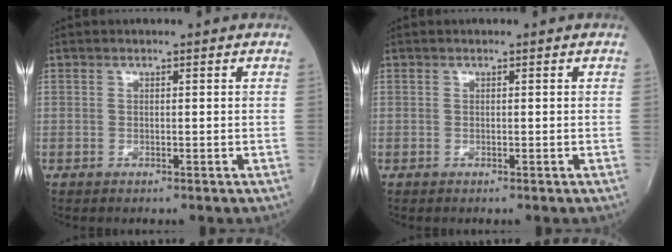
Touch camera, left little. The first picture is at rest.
{"total": 0.0}